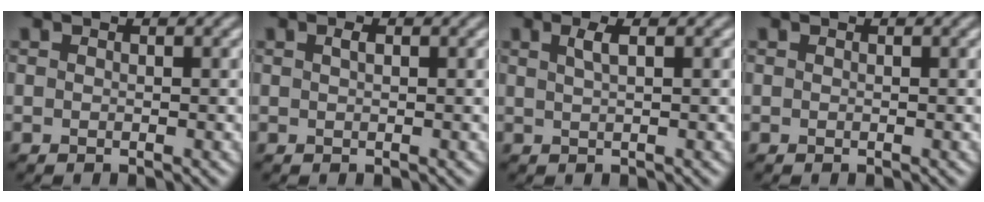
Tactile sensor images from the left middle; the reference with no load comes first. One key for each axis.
{"total": 0.7, "fx": 0.3, "fy": 0.3, "fz": 0.6, "tx": -0.013, "ty": 0.003, "tz": 0.006}
{"total": 1.8, "fx": 0.8, "fy": 0.6, "fz": 1.5, "tx": -0.023, "ty": 0.004, "tz": 0.010}
{"total": 0.0}